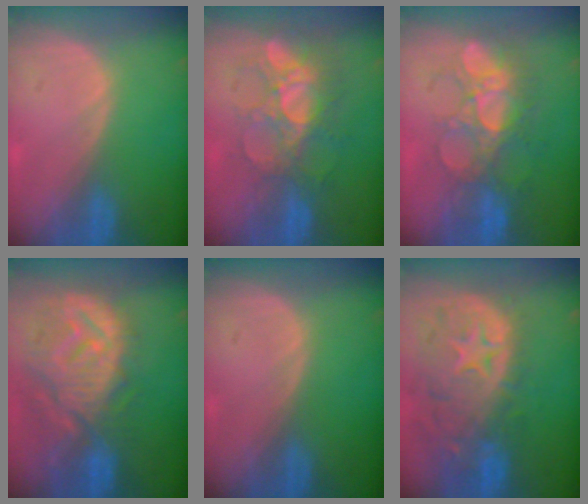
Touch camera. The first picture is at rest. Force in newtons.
{"total": 9.8, "press": 8.6, "slide": 4.7}
{"total": 8.6, "press": 8.3, "slide": 2.2}
{"total": 12.3, "press": 11.0, "slide": 5.5}
{"total": 0.0}
{"total": 13.3, "press": 11.1, "slide": 7.4}